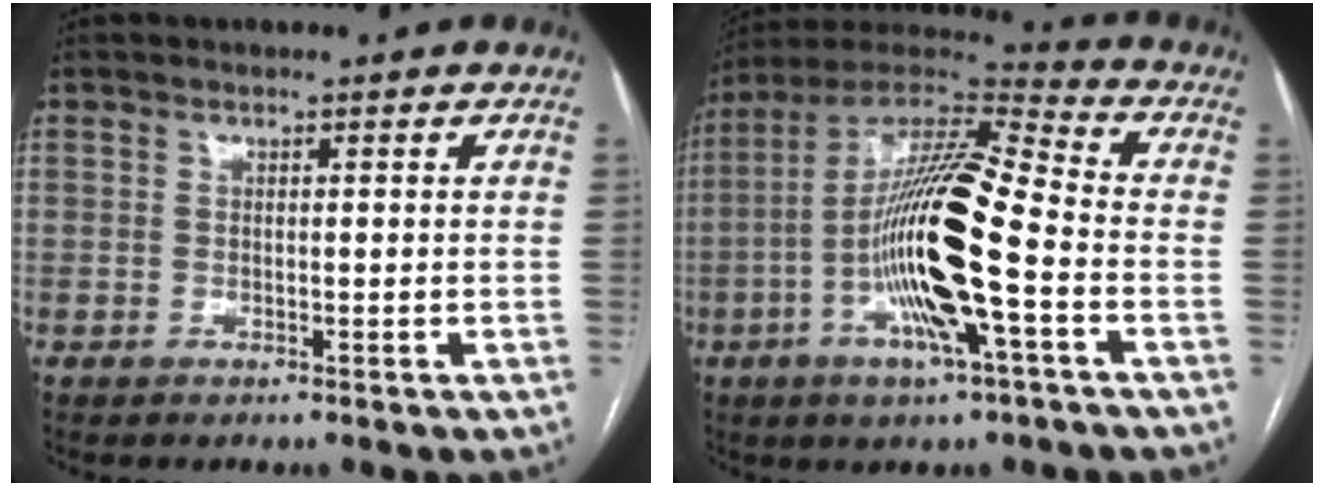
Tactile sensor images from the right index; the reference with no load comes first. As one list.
[{"total": 19.6, "force": [-4.2, 2.3, 19.0], "torque": [-0.367, -0.006, -0.078]}]